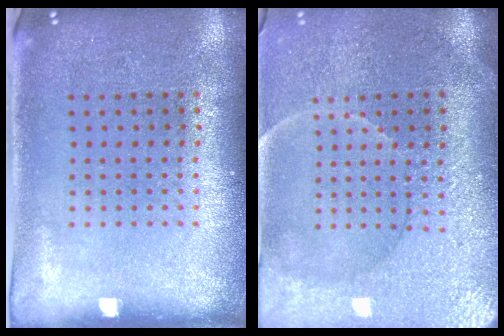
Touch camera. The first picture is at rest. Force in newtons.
{"total": 3.7, "press": 3.5, "slide": 1.2}